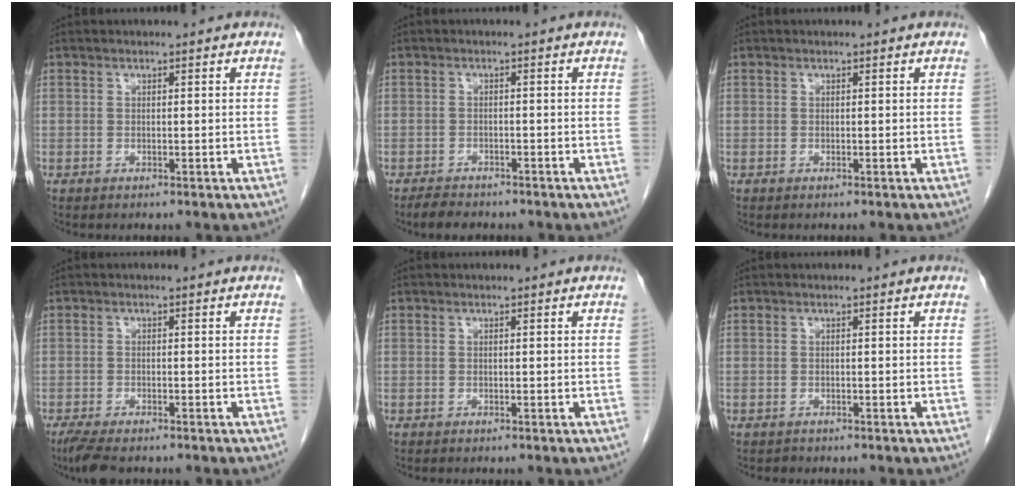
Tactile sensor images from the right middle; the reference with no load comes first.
{"total": 3.4, "force": [-2.9, 1.3, 1.0], "torque": [-0.025, -0.003, -0.045]}
{"total": 0.0}
{"total": 5.1, "force": [-3.9, 1.3, 2.9], "torque": [-0.055, -0.014, -0.063]}
{"total": 0.0}
{"total": 0.5, "force": [-0.4, 0.3, -0.1], "torque": [-0.007, 0.000, -0.008]}